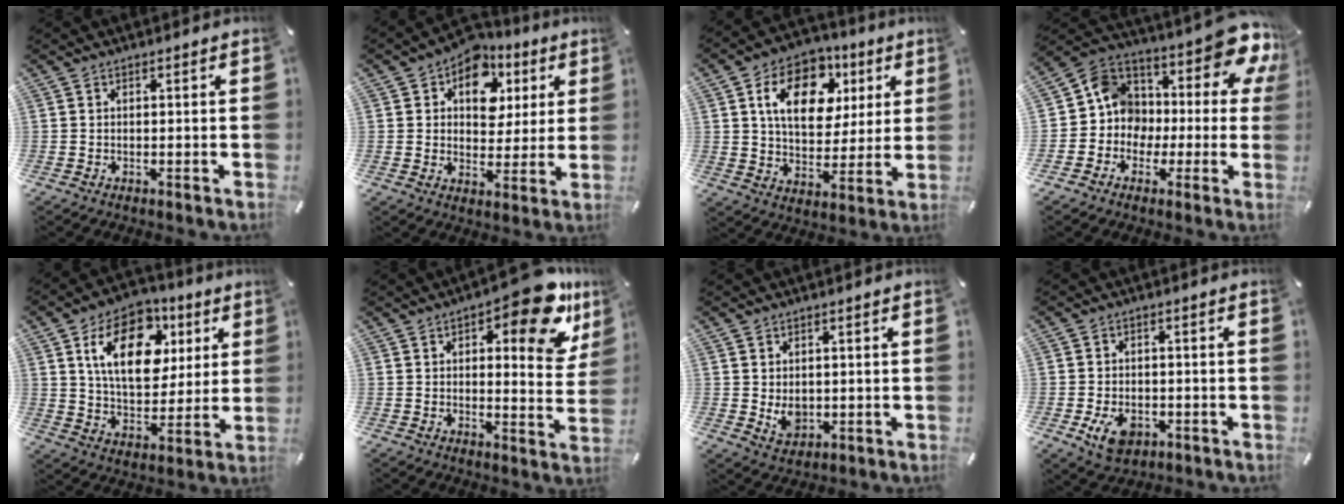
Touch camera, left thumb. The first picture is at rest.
{"total": 11.2, "force": [5.0, 8.5, 5.2], "torque": [-0.077, -0.027, 0.090]}
{"total": 15.0, "force": [6.0, 10.5, 8.9], "torque": [-0.138, -0.008, 0.108]}
{"total": 14.2, "force": [4.4, 11.3, 7.4], "torque": [-0.126, -0.053, 0.075]}
{"total": 17.9, "force": [7.1, 11.6, 11.6], "torque": [-0.192, -0.008, 0.122]}
{"total": 16.4, "force": [9.6, 6.1, 11.9], "torque": [-0.140, -0.065, 0.150]}
{"total": 4.4, "force": [0.6, 3.9, 2.1], "torque": [-0.029, -0.002, 0.013]}
{"total": 6.1, "force": [-2.2, 4.5, 3.5], "torque": [-0.064, 0.007, -0.040]}